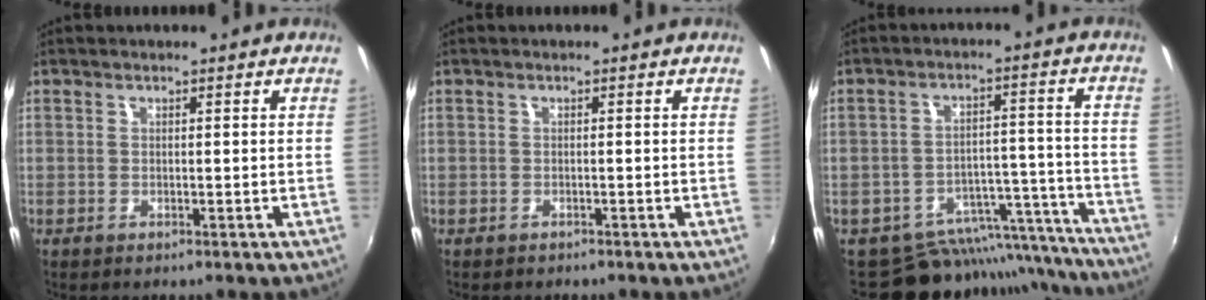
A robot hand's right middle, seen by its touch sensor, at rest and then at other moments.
{"total": 1.0, "force": [-0.9, 0.5, 0.1], "torque": [-0.008, -0.001, -0.012]}
{"total": 15.9, "force": [-14.6, 5.9, 2.2], "torque": [-0.030, 0.052, -0.187]}